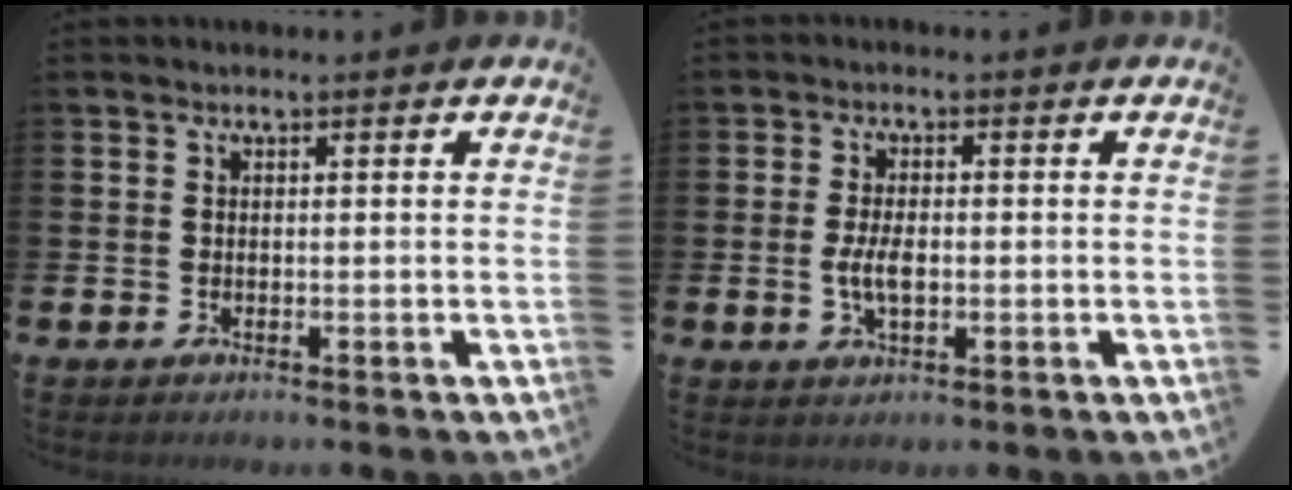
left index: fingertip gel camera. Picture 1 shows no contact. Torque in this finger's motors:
{"motor_torque": [0.79, 0.42, 0.12, 0.13]}